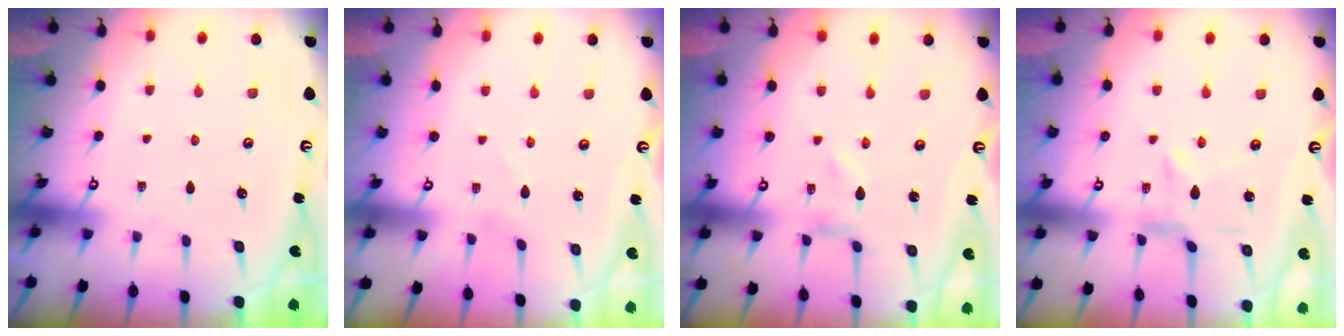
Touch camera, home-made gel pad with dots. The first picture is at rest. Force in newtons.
{"total": 1.2, "press": 1.2, "slide": 0.1}
{"total": 0.0}
{"total": 3.6, "press": 3.6, "slide": 0.3}